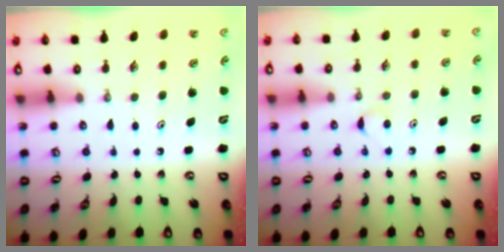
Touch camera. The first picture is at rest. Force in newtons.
{"total": 3.8, "press": 3.8, "slide": 0.5}